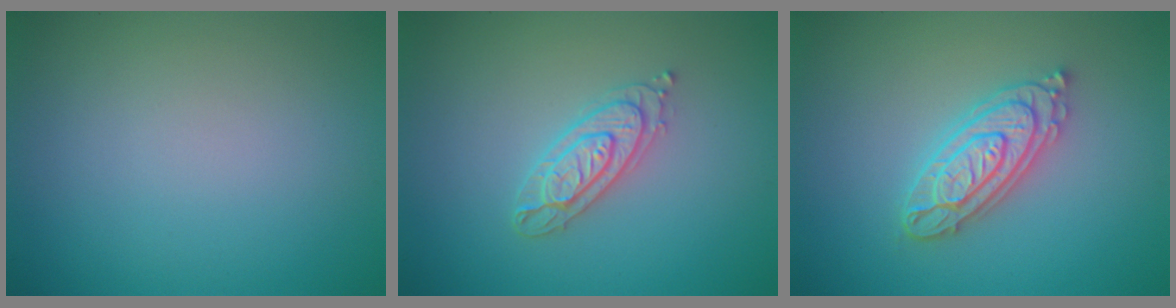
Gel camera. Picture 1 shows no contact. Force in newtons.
{"total": 2.6, "press": 2.5, "slide": 0.5}
{"total": 4.3, "press": 4.2, "slide": 0.6}